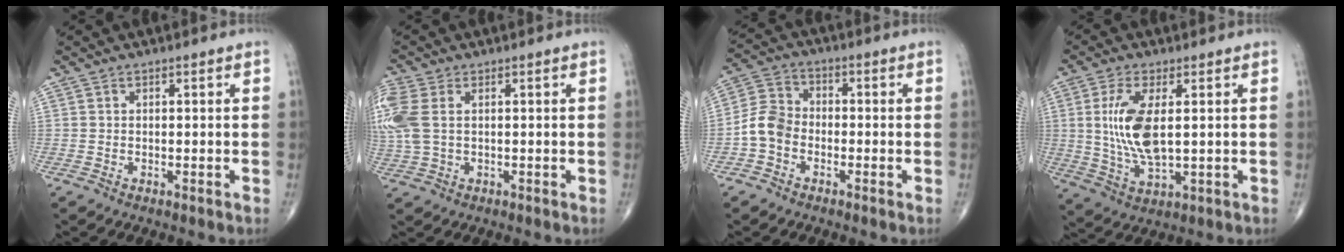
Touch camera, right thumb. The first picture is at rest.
{"total": 8.8, "force": [1.7, 5.4, 6.7], "torque": [-0.203, 0.016, 0.041]}
{"total": 6.4, "force": [-2.1, 4.9, 3.5], "torque": [-0.059, 0.024, -0.053]}
{"total": 10.6, "force": [1.4, 4.1, 9.6], "torque": [-0.202, -0.020, 0.034]}